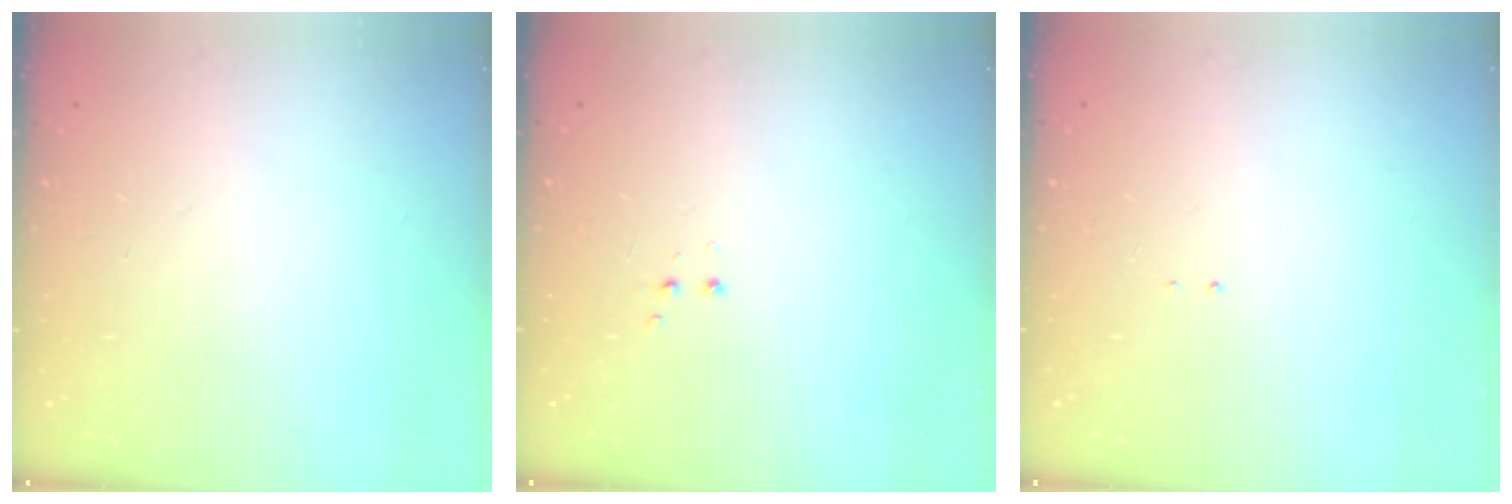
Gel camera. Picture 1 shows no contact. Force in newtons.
{"total": 2.8, "press": 2.8, "slide": 0.6}
{"total": 0.7, "press": 0.7, "slide": 0.1}